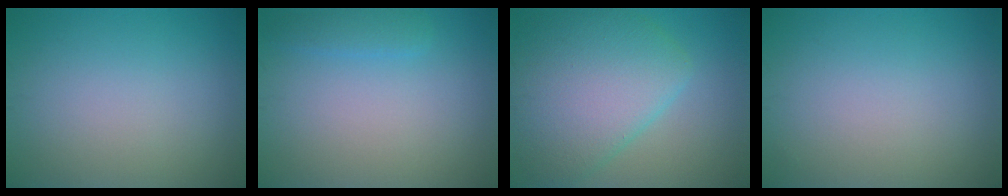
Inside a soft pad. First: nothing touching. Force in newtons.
{"total": 1.4, "press": 1.4, "slide": 0.1}
{"total": 8.4, "press": 8.4, "slide": 0.5}
{"total": 0.0}